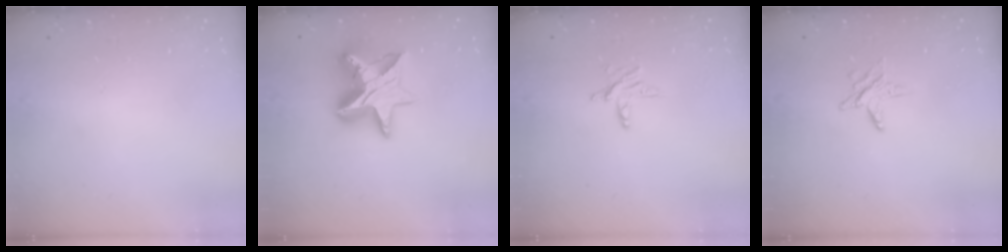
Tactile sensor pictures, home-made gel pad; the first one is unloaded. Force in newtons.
{"total": 14.6, "press": 14.5, "slide": 1.5}
{"total": 5.5, "press": 5.5, "slide": 0.5}
{"total": 4.7, "press": 4.7, "slide": 0.5}